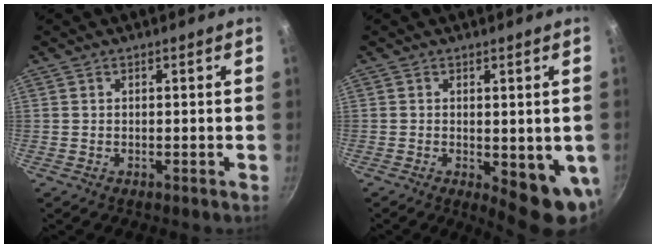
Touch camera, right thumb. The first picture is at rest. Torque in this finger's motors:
{"motor_torque": [-0.01, 0.66, 0.11, -0.08, 0.22]}